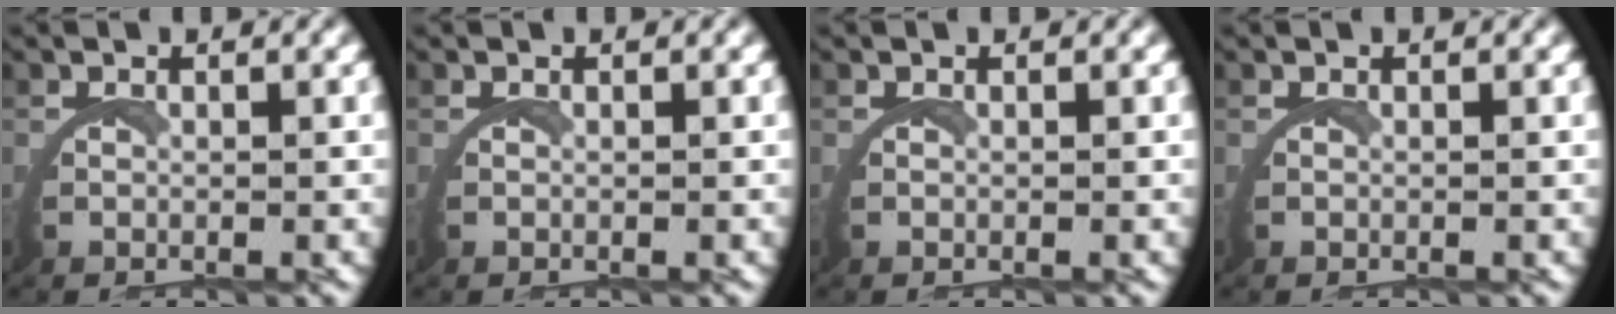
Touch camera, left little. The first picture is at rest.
{"total": 0.0}
{"total": 0.0}
{"total": 0.0}